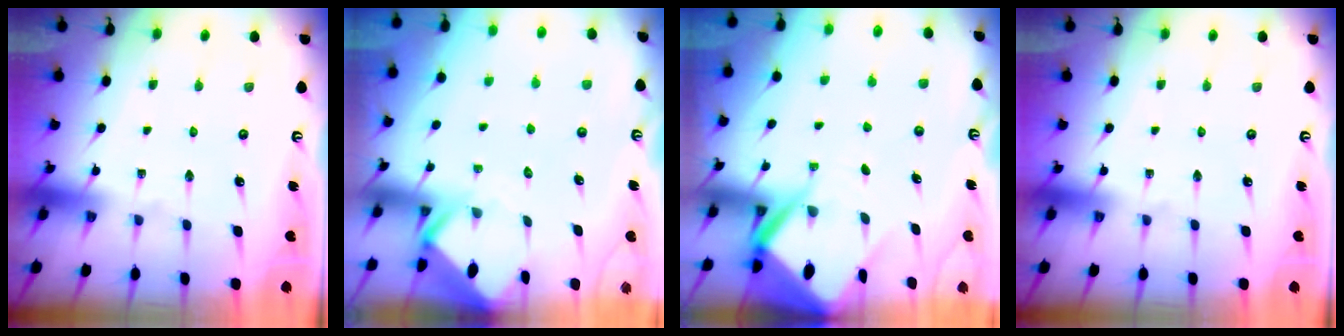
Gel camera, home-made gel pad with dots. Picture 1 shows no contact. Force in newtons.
{"total": 3.0, "press": 3.0, "slide": 0.3}
{"total": 7.8, "press": 7.8, "slide": 0.7}
{"total": 0.0}